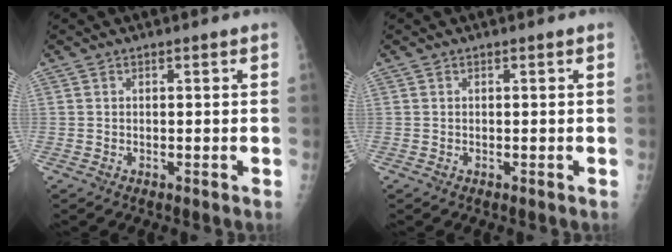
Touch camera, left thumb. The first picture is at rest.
{"total": 0.0}